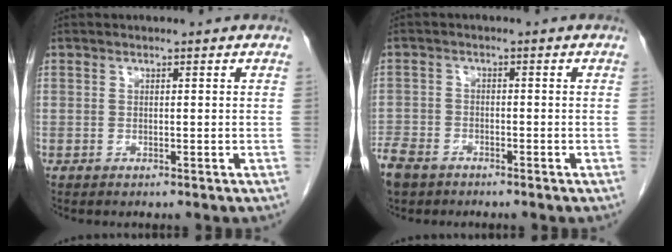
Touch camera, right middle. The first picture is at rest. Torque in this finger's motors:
{"motor_torque": [1.13, -1.01, 0.77, 0.21]}